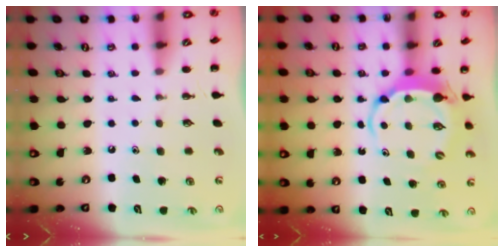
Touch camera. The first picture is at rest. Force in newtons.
{"total": 6.0, "press": 5.9, "slide": 0.9}